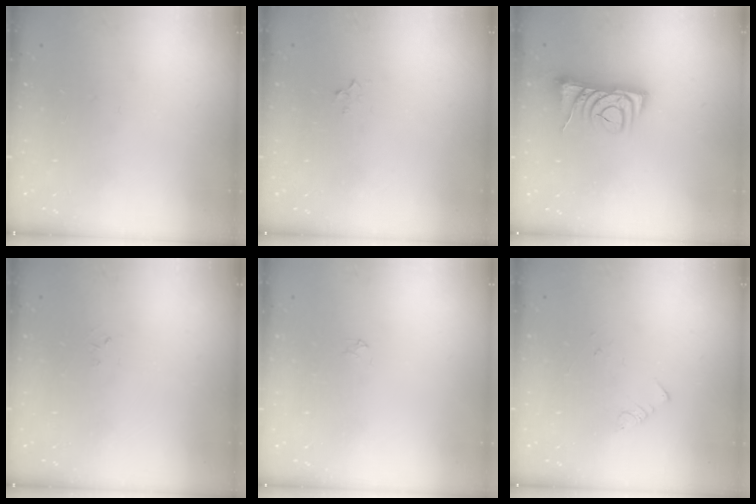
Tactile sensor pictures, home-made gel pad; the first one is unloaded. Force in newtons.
{"total": 3.0, "press": 3.0, "slide": 0.5}
{"total": 9.8, "press": 9.7, "slide": 1.1}
{"total": 2.6, "press": 2.6, "slide": 0.4}
{"total": 2.2, "press": 2.2, "slide": 0.3}
{"total": 1.9, "press": 1.9, "slide": 0.2}